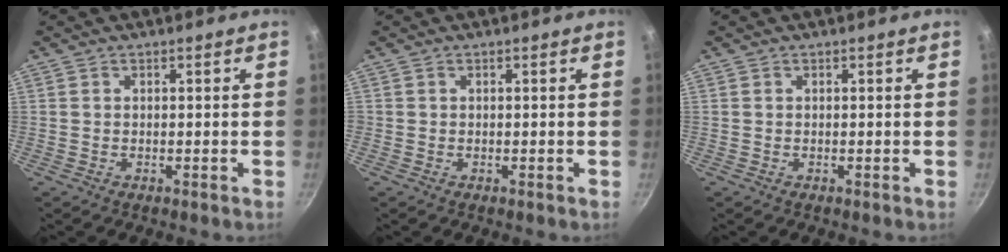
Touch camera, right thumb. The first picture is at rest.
{"total": 0.0}
{"total": 0.0}